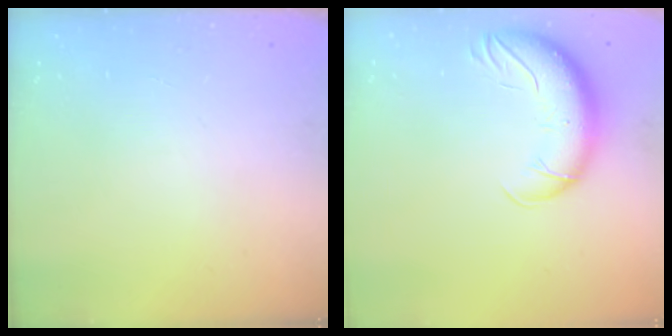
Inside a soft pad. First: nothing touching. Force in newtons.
{"total": 13.7, "press": 13.2, "slide": 3.6}